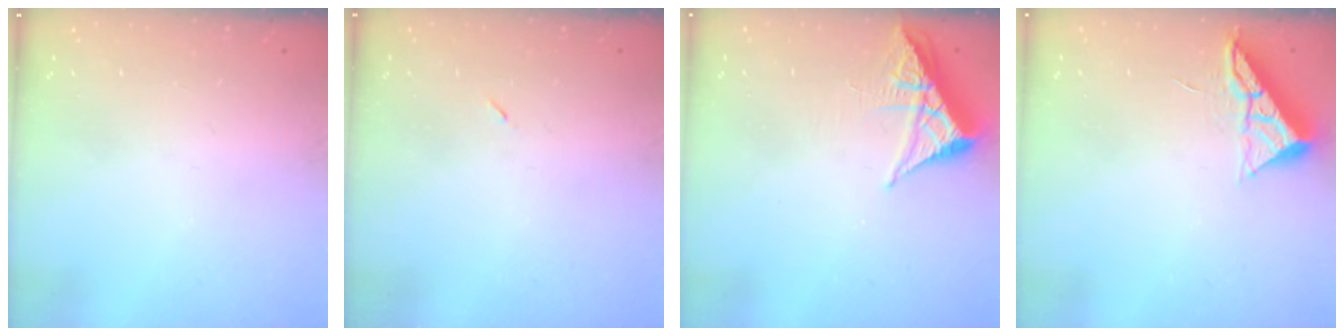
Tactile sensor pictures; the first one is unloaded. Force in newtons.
{"total": 2.6, "press": 2.3, "slide": 1.2}
{"total": 6.3, "press": 6.2, "slide": 0.9}
{"total": 6.0, "press": 5.9, "slide": 0.6}